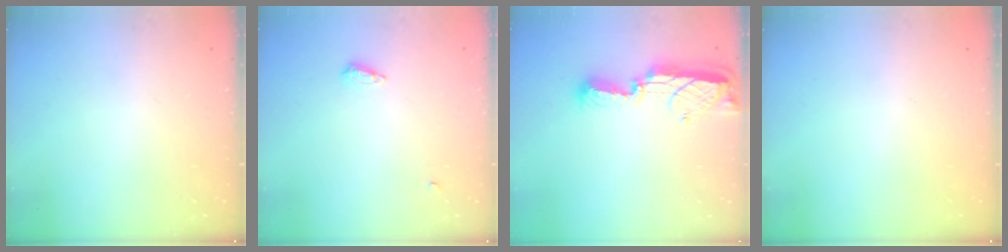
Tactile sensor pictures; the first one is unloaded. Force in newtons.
{"total": 5.5, "press": 5.4, "slide": 1.0}
{"total": 9.9, "press": 9.7, "slide": 2.0}
{"total": 0.0}